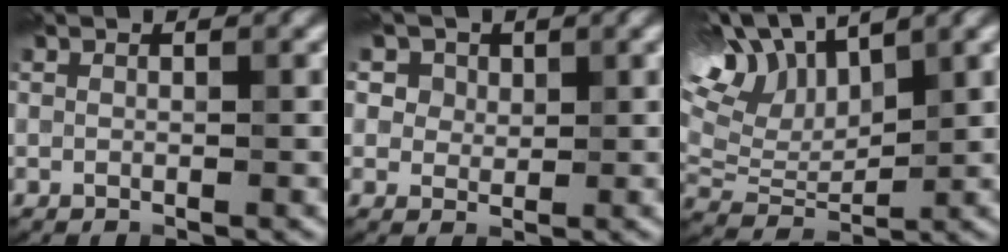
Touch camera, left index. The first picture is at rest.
{"total": 5.7, "force": [3.3, 4.0, 2.3], "torque": [-0.051, 0.006, 0.043]}
{"total": 9.8, "force": [6.3, 3.7, 6.5], "torque": [-0.142, 0.025, 0.105]}